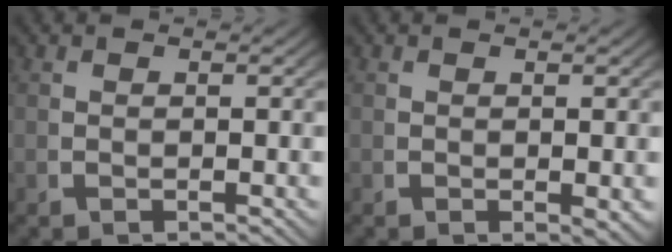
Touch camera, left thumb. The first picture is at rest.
{"total": 1.2, "force": [0.1, 0.5, 1.1], "torque": [-0.013, -0.004, 0.005]}